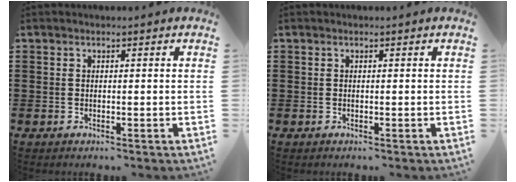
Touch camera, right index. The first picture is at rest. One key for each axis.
{"total": 0.0}